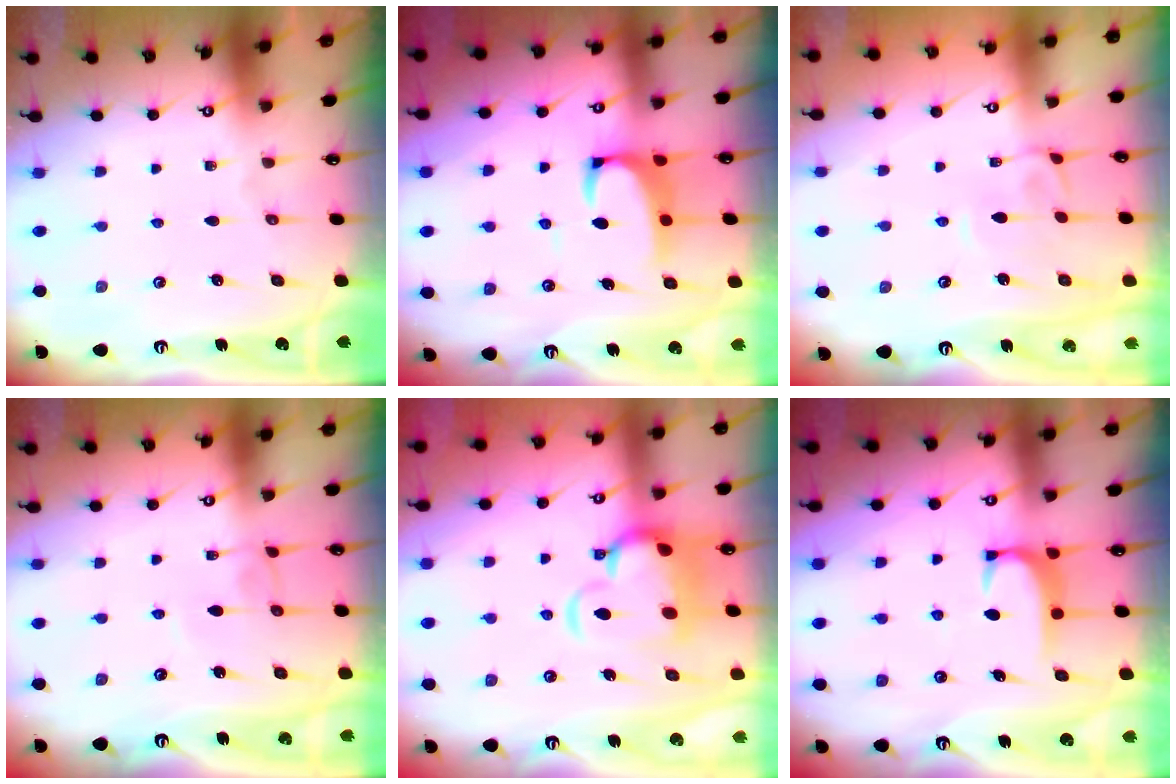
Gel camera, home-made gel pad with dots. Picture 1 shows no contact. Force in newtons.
{"total": 3.0, "press": 2.8, "slide": 1.0}
{"total": 3.0, "press": 2.9, "slide": 0.7}
{"total": 2.8, "press": 2.8, "slide": 0.1}
{"total": 7.3, "press": 7.0, "slide": 1.7}
{"total": 1.8, "press": 1.7, "slide": 0.5}